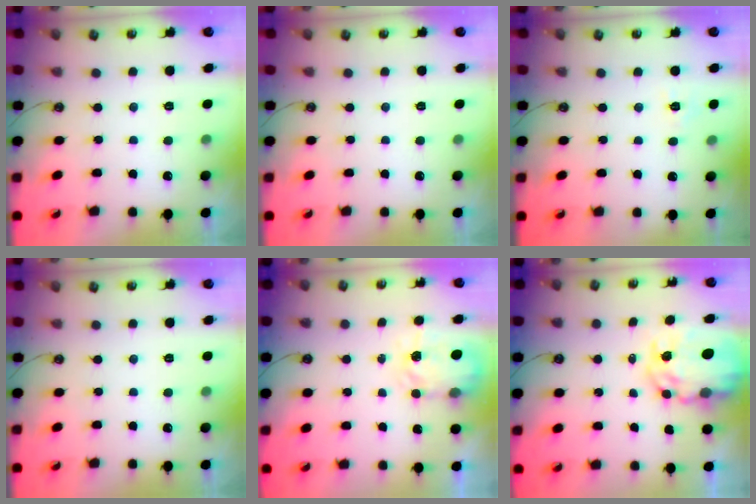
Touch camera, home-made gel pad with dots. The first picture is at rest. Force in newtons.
{"total": 0.0}
{"total": 6.0, "press": 6.0, "slide": 0.7}
{"total": 0.0}
{"total": 4.5, "press": 4.5, "slide": 0.4}
{"total": 11.9, "press": 11.8, "slide": 1.1}